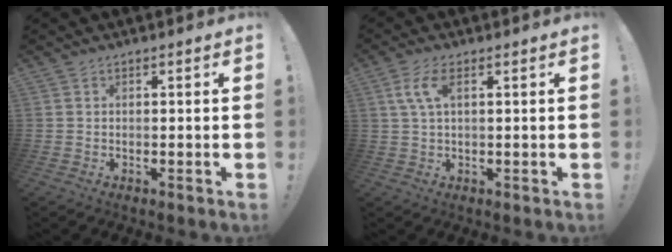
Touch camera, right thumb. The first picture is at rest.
{"total": 5.9, "force": [2.1, 2.0, 5.1], "torque": [-0.098, 0.005, 0.038]}